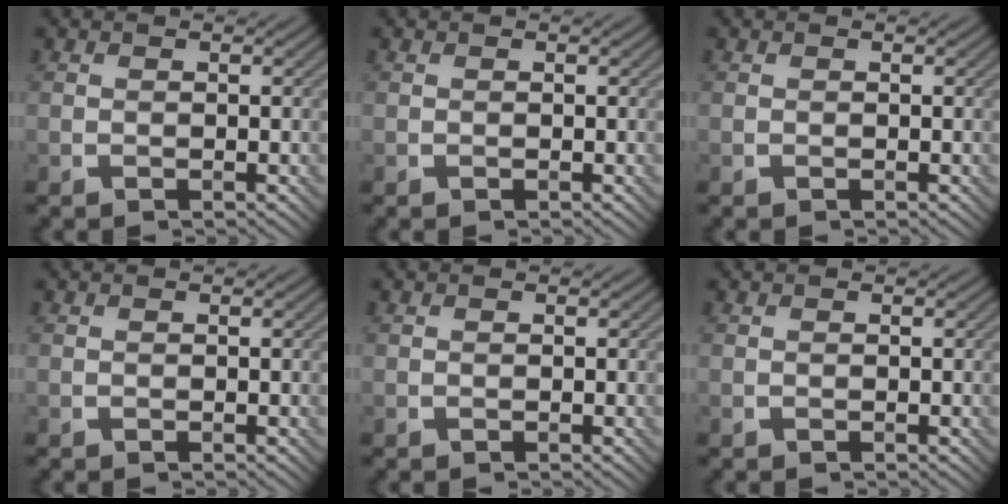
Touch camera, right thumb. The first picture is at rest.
{"total": 0.0}
{"total": 0.0}
{"total": 0.0}
{"total": 0.0}
{"total": 0.0}